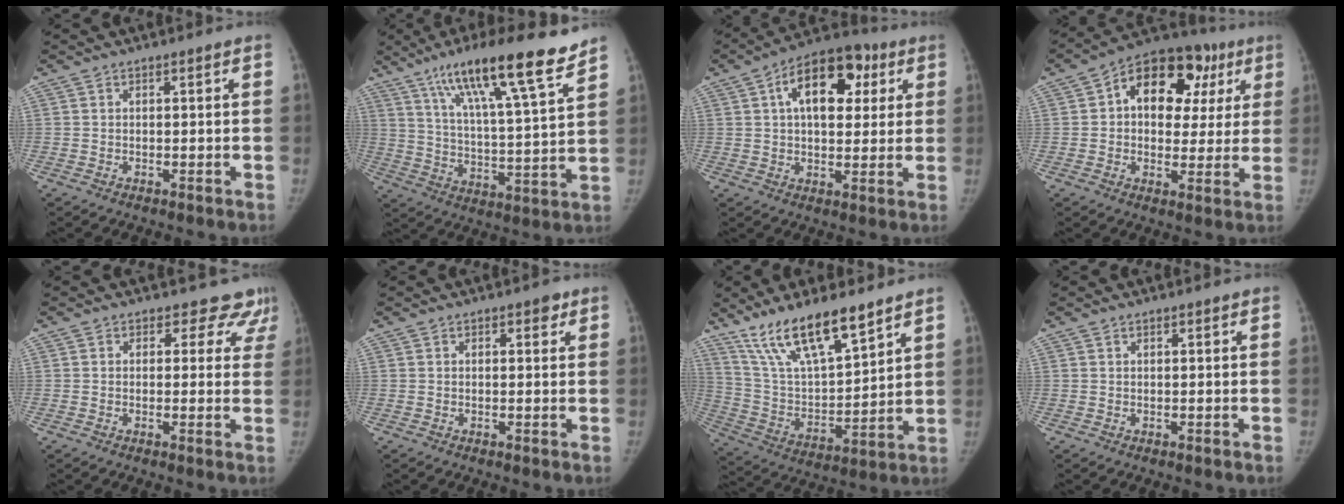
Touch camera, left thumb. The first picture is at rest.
{"total": 19.7, "force": [13.4, 2.3, 14.2], "torque": [-0.212, -0.052, 0.222]}
{"total": 15.3, "force": [5.1, 8.9, 11.4], "torque": [-0.135, 0.012, 0.071]}
{"total": 17.6, "force": [5.7, 11.9, 11.7], "torque": [-0.103, 0.022, 0.076]}
{"total": 6.5, "force": [5.3, 3.8, 0.2], "torque": [0.056, -0.019, 0.035]}
{"total": 1.5, "force": [0.8, 0.8, 0.9], "torque": [0.002, -0.001, 0.008]}
{"total": 17.6, "force": [12.6, 5.1, 11.3], "torque": [-0.176, -0.058, 0.246]}
{"total": 0.0}